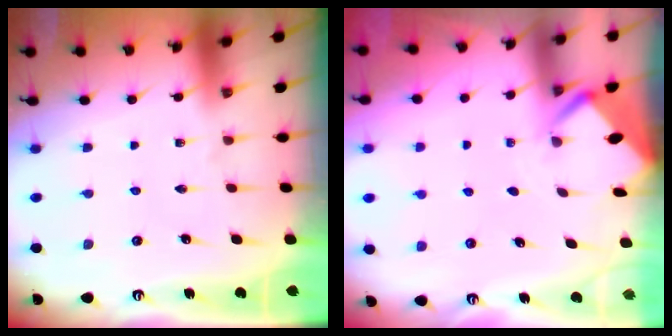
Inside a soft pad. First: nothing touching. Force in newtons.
{"total": 2.5, "press": 2.5, "slide": 0.2}